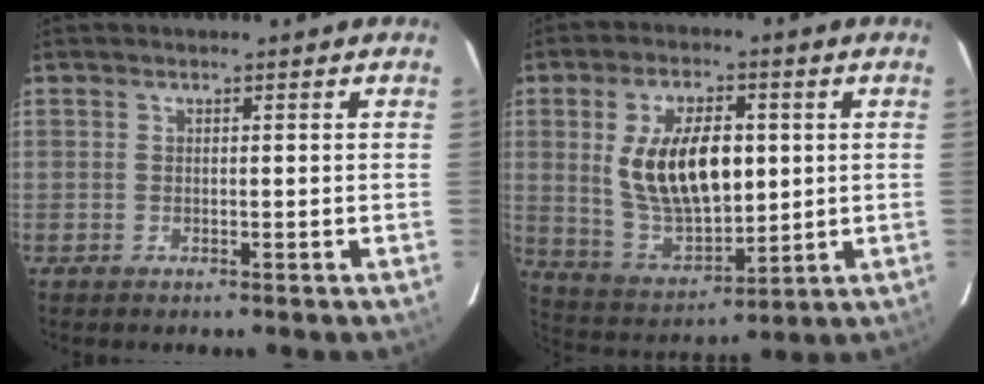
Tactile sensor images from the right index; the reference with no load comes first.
{"total": 15.9, "force": [2.5, 8.2, 13.4], "torque": [-0.254, -0.001, 0.061]}